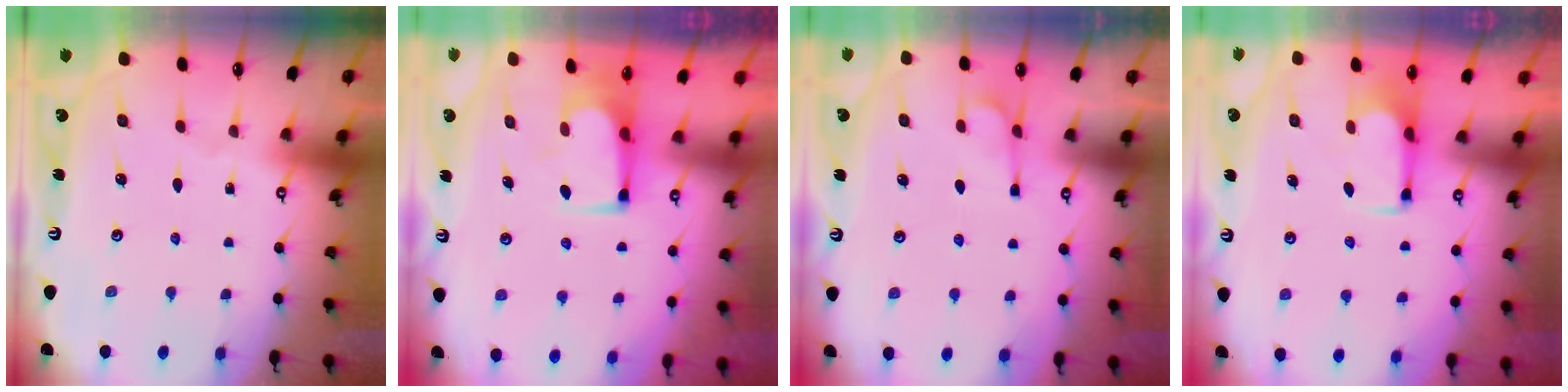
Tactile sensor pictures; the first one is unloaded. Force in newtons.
{"total": 5.9, "press": 5.9, "slide": 0.3}
{"total": 1.3, "press": 0.2, "slide": 1.3}
{"total": 2.6, "press": 2.5, "slide": 1.0}